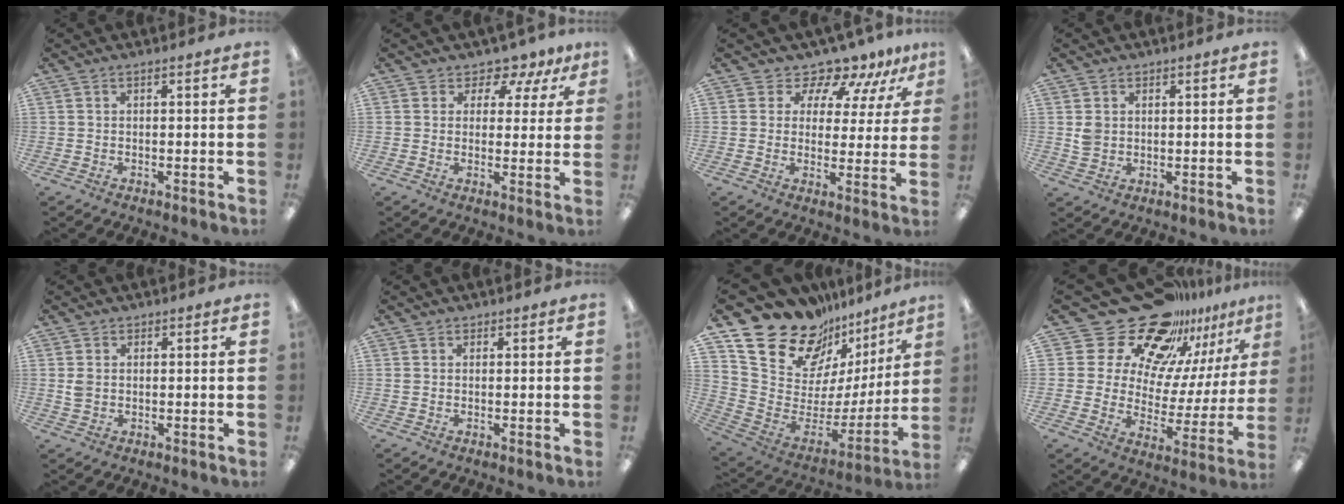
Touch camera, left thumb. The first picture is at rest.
{"total": 5.0, "force": [3.7, 3.0, 1.6], "torque": [-0.030, -0.026, 0.063]}
{"total": 9.6, "force": [8.7, 3.7, 2.0], "torque": [-0.037, -0.075, 0.158]}
{"total": 3.2, "force": [0.9, 2.9, 1.1], "torque": [-0.017, 0.003, 0.015]}
{"total": 2.4, "force": [0.7, 2.0, 1.2], "torque": [-0.016, 0.002, 0.010]}
{"total": 0.9, "force": [0.5, 0.7, 0.2], "torque": [-0.006, 0.004, 0.009]}
{"total": 20.7, "force": [16.6, 10.4, 6.6], "torque": [-0.100, -0.145, 0.309]}
{"total": 22.1, "force": [17.4, 11.4, 7.7], "torque": [-0.141, -0.124, 0.320]}